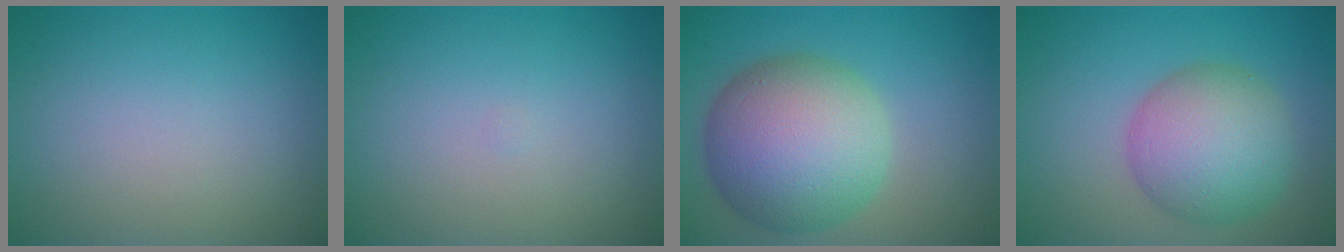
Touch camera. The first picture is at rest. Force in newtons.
{"total": 0.0}
{"total": 10.9, "press": 10.9, "slide": 0.3}
{"total": 7.3, "press": 7.3, "slide": 0.2}